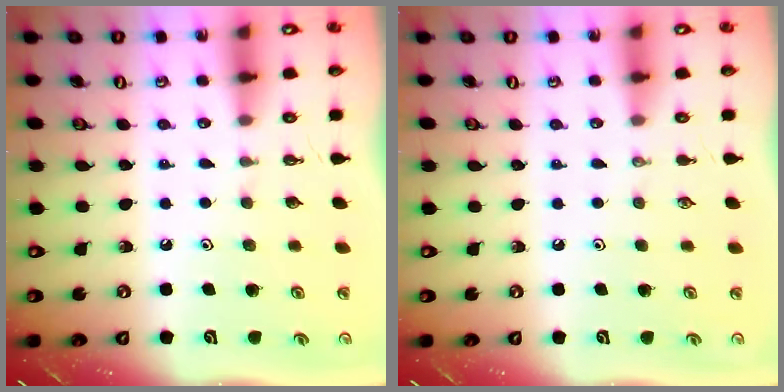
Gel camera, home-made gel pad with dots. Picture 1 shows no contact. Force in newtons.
{"total": 0.0}